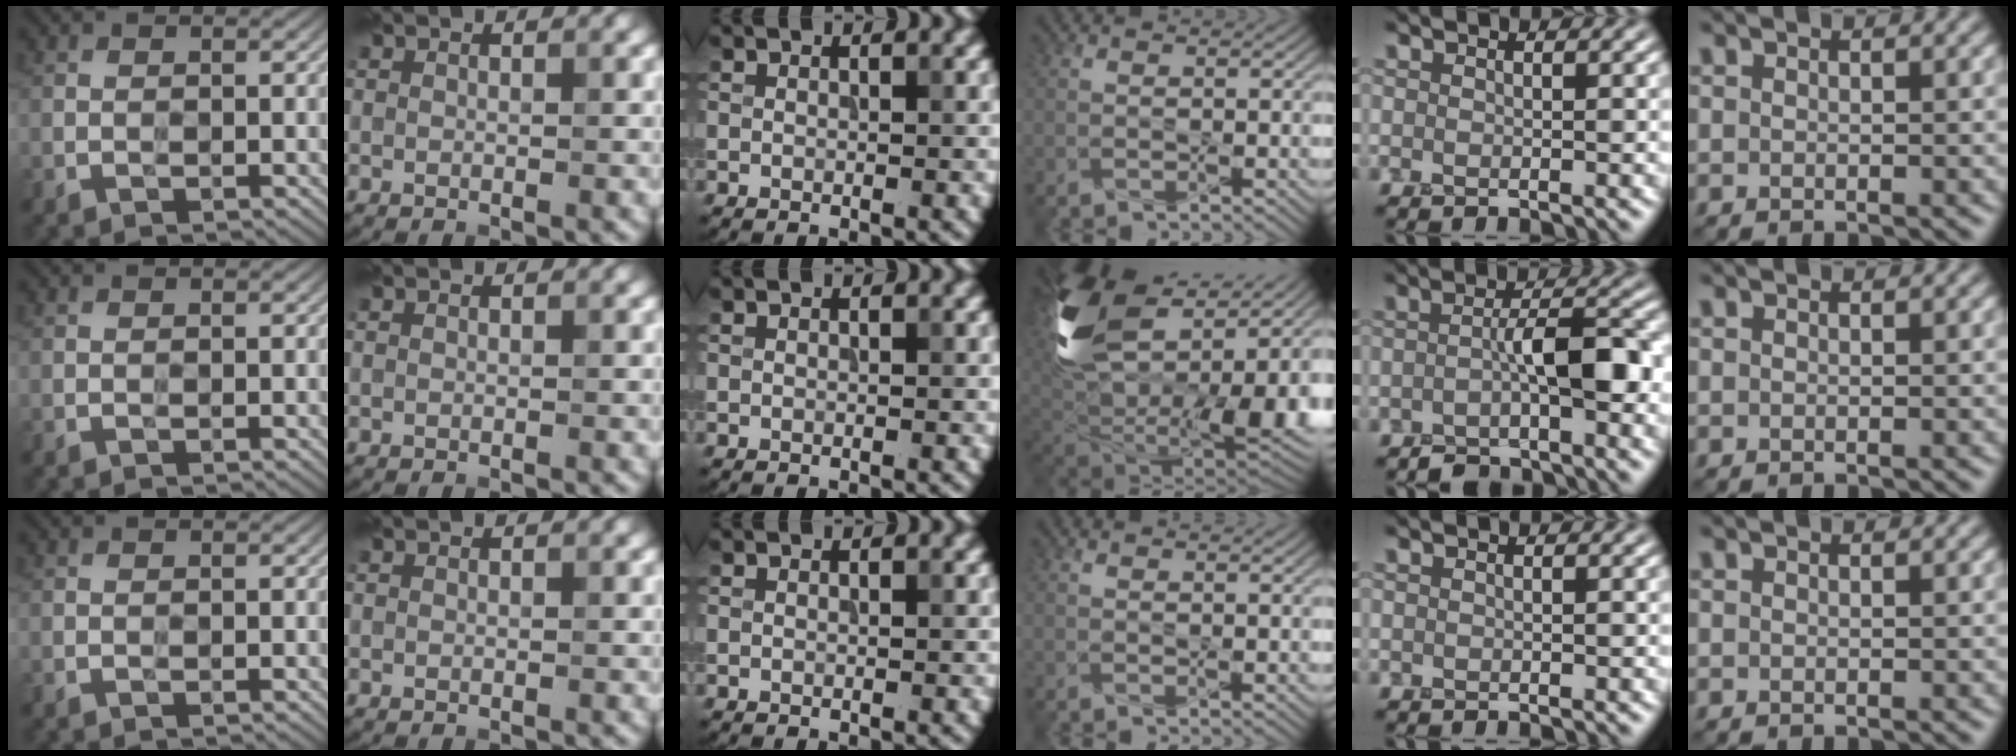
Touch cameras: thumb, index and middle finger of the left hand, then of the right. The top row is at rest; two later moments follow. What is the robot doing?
{"motion": "squeeze", "object": "paper clamp"}